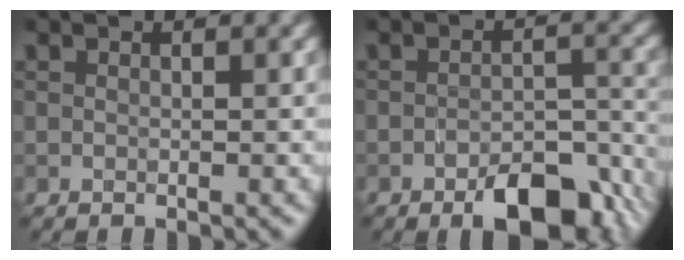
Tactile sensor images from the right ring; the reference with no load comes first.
{"total": 7.5, "force": [-4.7, 3.0, 5.0], "torque": [-0.067, -0.001, -0.067]}